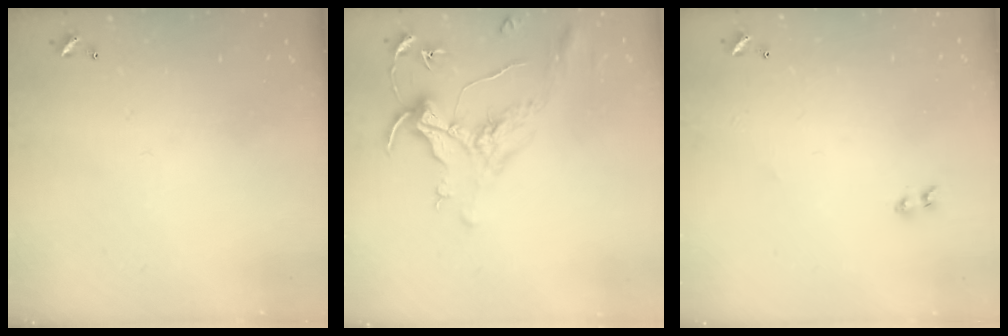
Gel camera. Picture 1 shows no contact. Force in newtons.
{"total": 1.6, "press": 1.4, "slide": 0.7}
{"total": 1.9, "press": 1.7, "slide": 0.9}